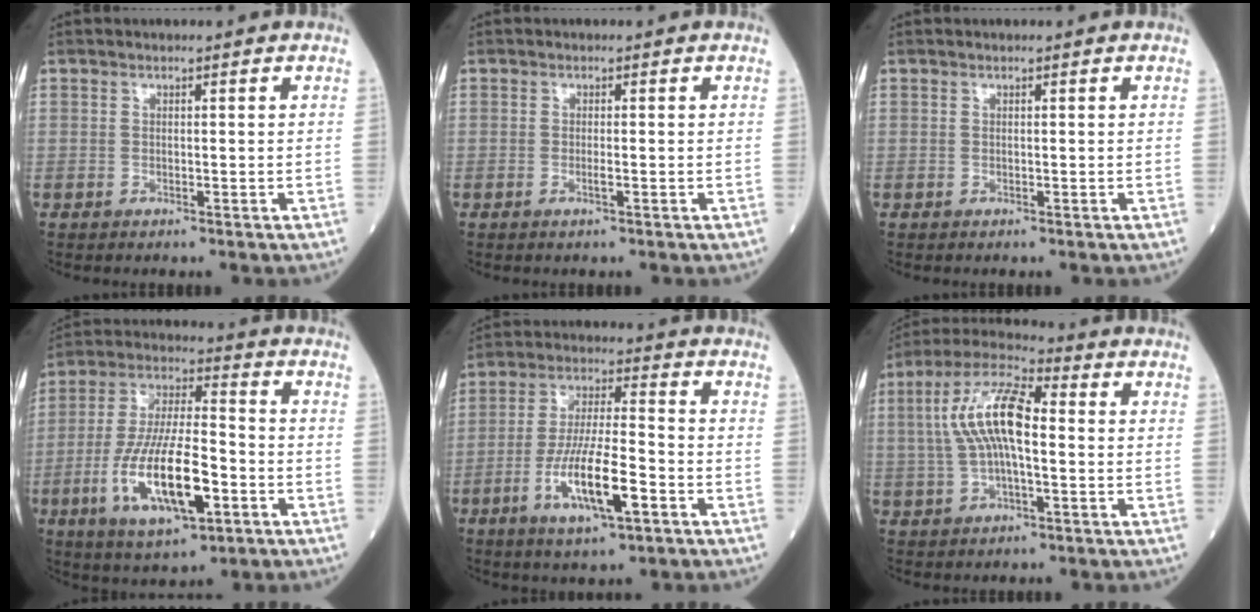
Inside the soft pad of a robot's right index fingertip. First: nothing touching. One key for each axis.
{"total": 0.9, "fx": -0.4, "fy": -0.1, "fz": 0.8, "tx": -0.020, "ty": -0.001, "tz": -0.006}
{"total": 0.0}
{"total": 16.1, "fx": -5.4, "fy": 4.5, "fz": 14.5, "tx": -0.292, "ty": -0.009, "tz": -0.091}
{"total": 12.0, "fx": -4.7, "fy": 2.2, "fz": 10.8, "tx": -0.208, "ty": -0.006, "tz": -0.083}
{"total": 11.3, "fx": 0.7, "fy": 3.4, "fz": 10.8, "tx": -0.224, "ty": 0.026, "tz": 0.009}